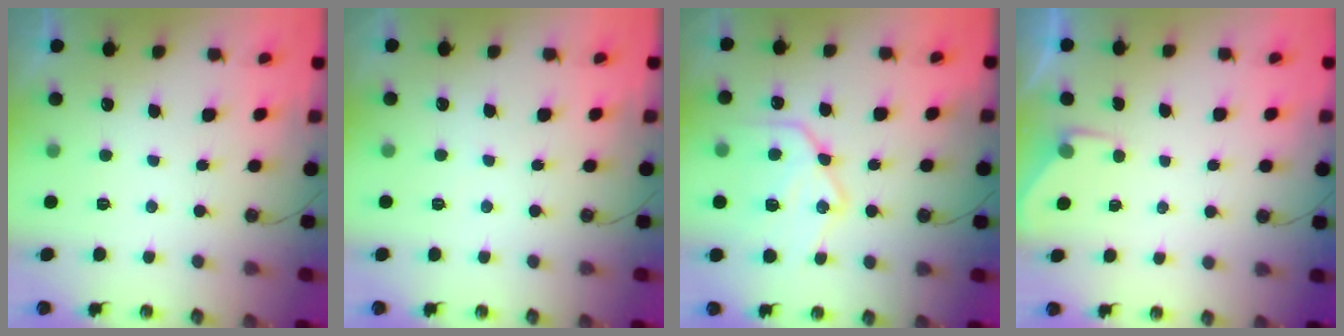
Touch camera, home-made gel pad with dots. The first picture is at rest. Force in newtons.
{"total": 2.4, "press": 2.3, "slide": 0.4}
{"total": 18.0, "press": 17.9, "slide": 1.9}
{"total": 2.7, "press": 2.6, "slide": 0.5}